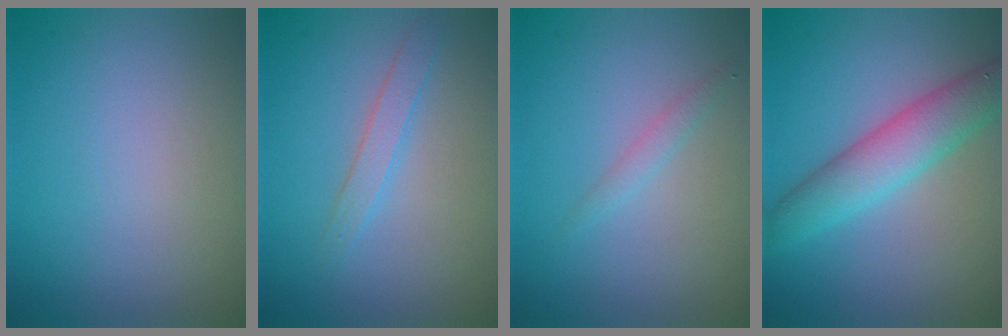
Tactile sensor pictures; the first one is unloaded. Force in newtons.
{"total": 1.7, "press": 1.7, "slide": 0.1}
{"total": 1.0, "press": 1.0, "slide": 0.1}
{"total": 5.1, "press": 5.1, "slide": 0.0}